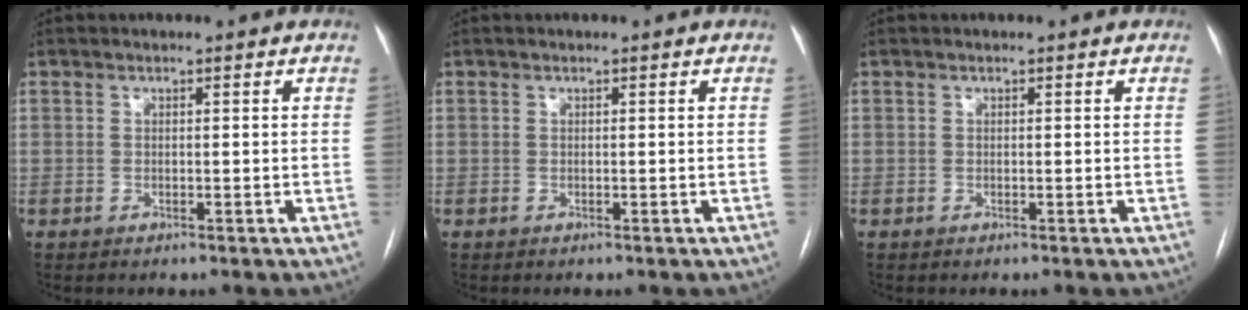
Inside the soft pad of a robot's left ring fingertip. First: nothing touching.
{"total": 0.0}
{"total": 0.0}